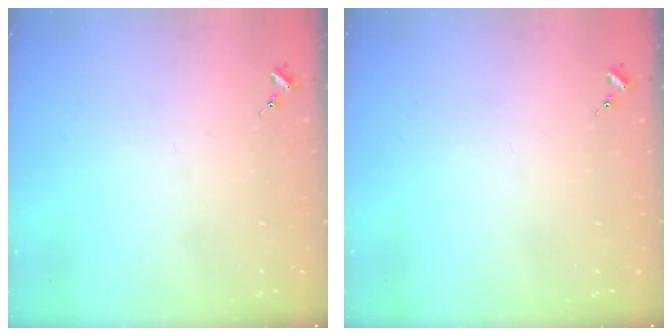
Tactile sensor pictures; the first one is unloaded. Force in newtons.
{"total": 0.0}